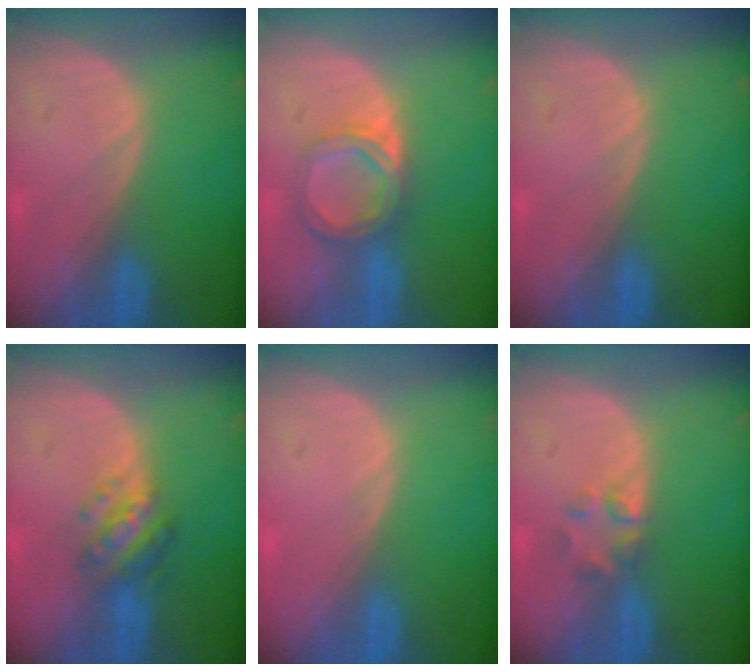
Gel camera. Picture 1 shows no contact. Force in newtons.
{"total": 5.5, "press": 5.2, "slide": 1.9}
{"total": 0.0}
{"total": 5.2, "press": 5.0, "slide": 1.5}
{"total": 0.0}
{"total": 2.6, "press": 2.6, "slide": 0.2}